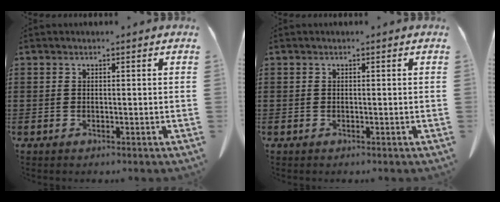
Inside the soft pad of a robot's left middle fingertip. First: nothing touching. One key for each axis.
{"total": 0.0}